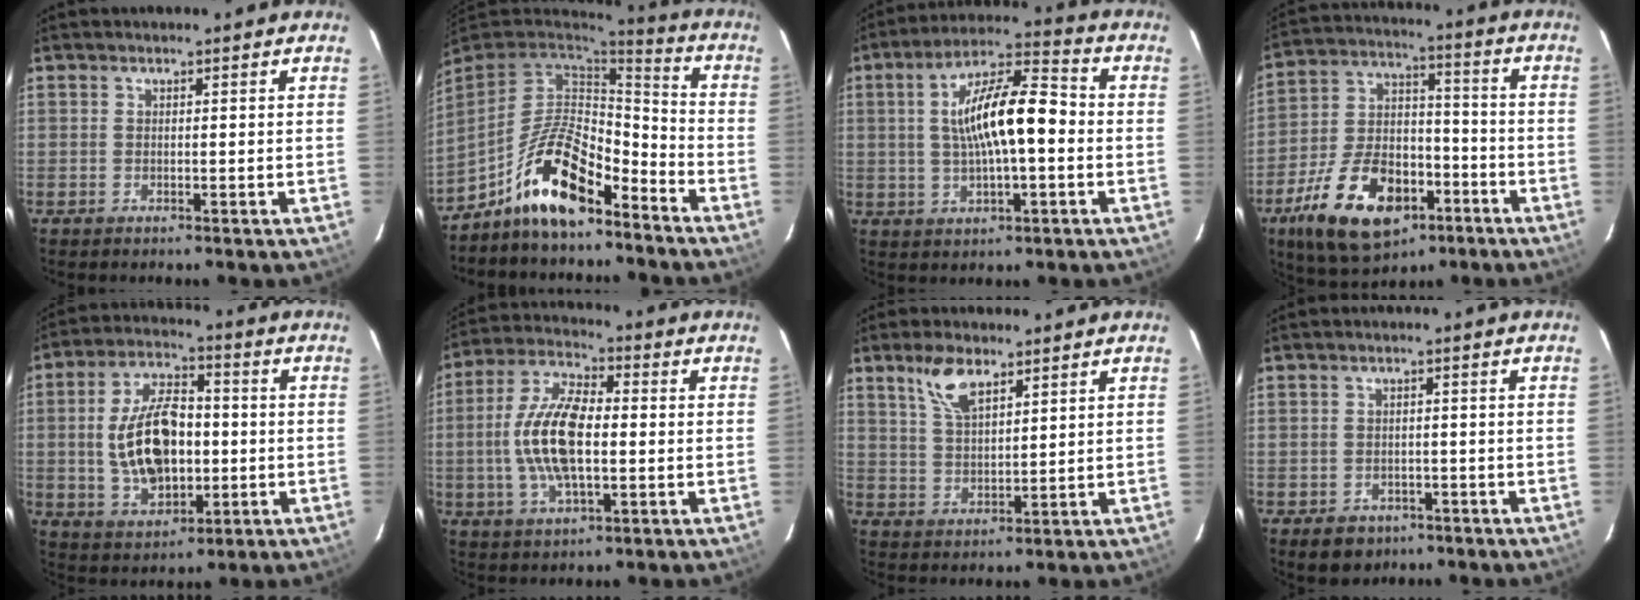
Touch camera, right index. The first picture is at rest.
{"total": 15.1, "force": [-9.8, 5.7, 10.0], "torque": [-0.201, 0.014, -0.179]}
{"total": 14.4, "force": [0.1, 4.6, 13.6], "torque": [-0.240, 0.022, 0.000]}
{"total": 20.1, "force": [-10.3, 11.3, 13.0], "torque": [-0.269, 0.005, -0.163]}
{"total": 14.7, "force": [-0.9, 8.2, 12.1], "torque": [-0.240, 0.011, -0.002]}
{"total": 14.0, "force": [-1.1, 5.8, 12.6], "torque": [-0.261, 0.007, -0.022]}
{"total": 6.8, "force": [4.3, 2.7, 4.5], "torque": [-0.086, 0.008, 0.089]}
{"total": 5.2, "force": [-2.7, 4.2, 1.3], "torque": [-0.029, 0.009, -0.029]}